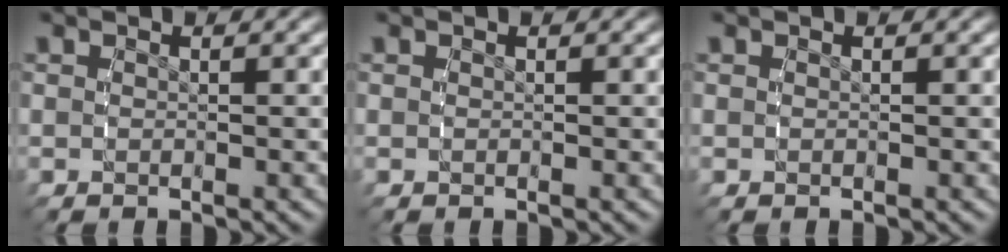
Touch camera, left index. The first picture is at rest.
{"total": 0.0}
{"total": 0.0}